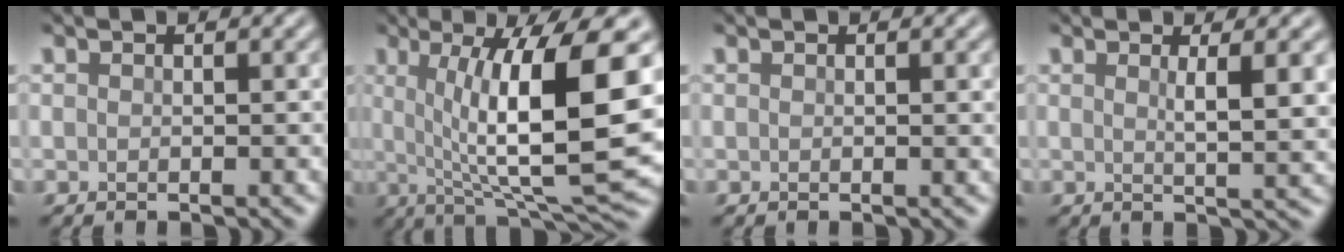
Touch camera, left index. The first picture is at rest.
{"total": 12.6, "force": [1.7, 2.9, 12.1], "torque": [-0.176, -0.004, 0.033]}
{"total": 0.6, "force": [0.2, 0.1, 0.6], "torque": [-0.004, 0.001, 0.001]}
{"total": 4.2, "force": [1.1, 0.9, 3.9], "torque": [-0.052, -0.003, 0.016]}